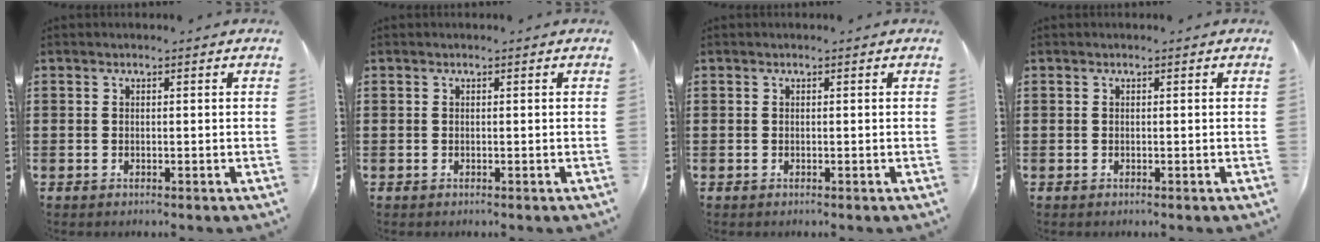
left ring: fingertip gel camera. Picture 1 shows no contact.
{"total": 0.0}
{"total": 0.0}
{"total": 0.0}